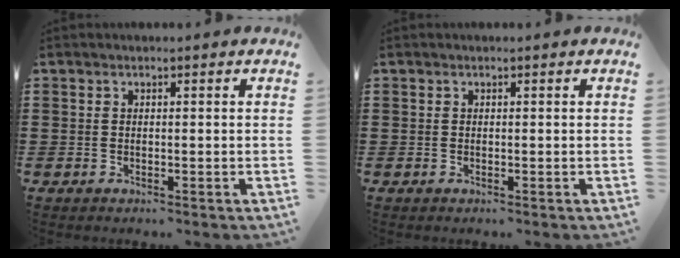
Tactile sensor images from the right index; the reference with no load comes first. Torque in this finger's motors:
{"motor_torque": [-0.98, 1.16, -1.05, -0.21]}